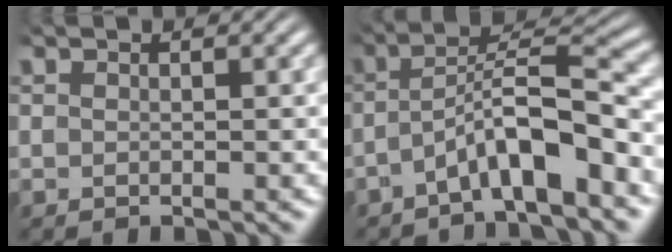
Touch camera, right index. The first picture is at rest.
{"total": 4.9, "force": [-2.0, 1.2, 4.3], "torque": [-0.072, 0.002, -0.036]}